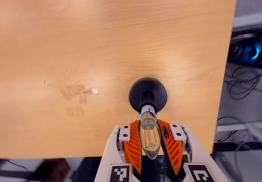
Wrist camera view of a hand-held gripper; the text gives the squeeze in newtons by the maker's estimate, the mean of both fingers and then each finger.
{"total": 21.2, "left": 19.8, "right": 22.6}